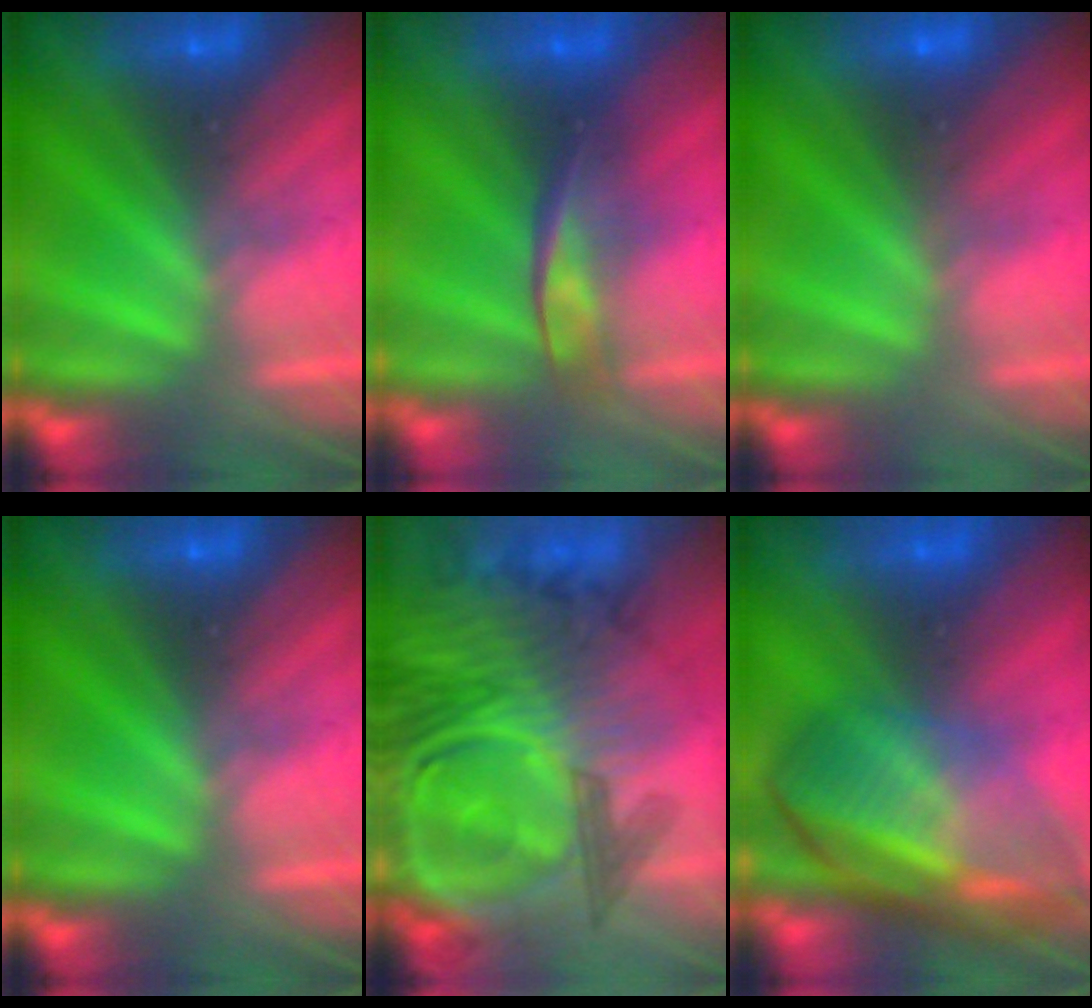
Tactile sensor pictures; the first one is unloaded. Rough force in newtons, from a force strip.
{"total": 2.3}
{"total": 2.7}
{"total": 0.0}
{"total": 7.7}
{"total": 7.0}